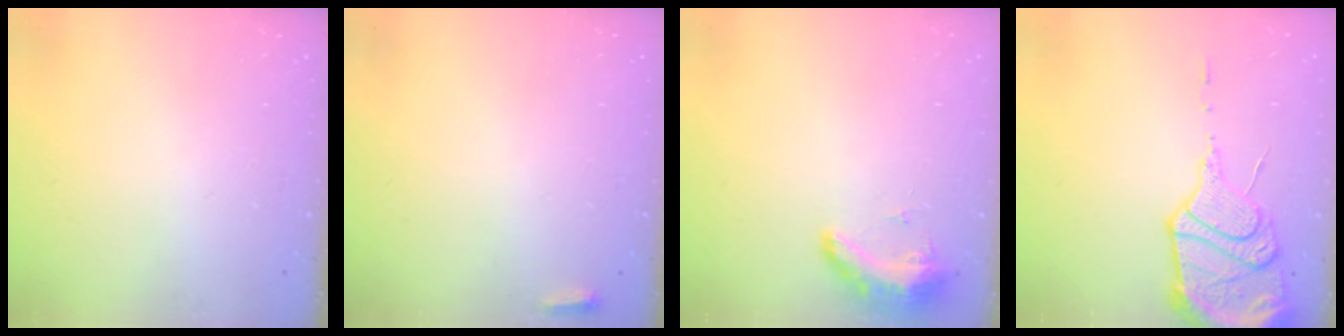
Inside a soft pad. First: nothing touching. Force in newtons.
{"total": 2.7, "press": 2.6, "slide": 0.9}
{"total": 11.0, "press": 9.7, "slide": 5.3}
{"total": 17.0, "press": 16.9, "slide": 1.6}